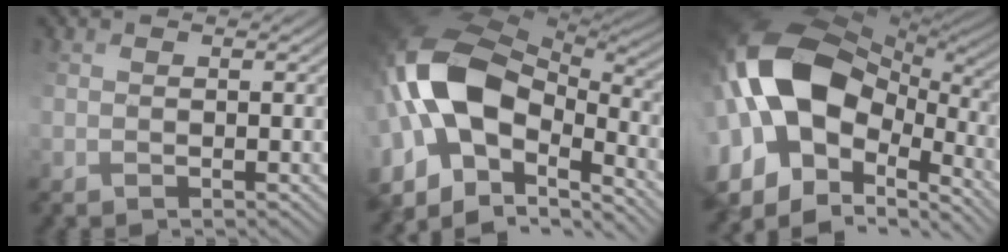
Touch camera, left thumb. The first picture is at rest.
{"total": 17.2, "force": [-1.3, 11.0, 13.2], "torque": [-0.297, 0.016, -0.020]}
{"total": 18.5, "force": [0.1, 12.0, 14.0], "torque": [-0.316, 0.012, 0.007]}